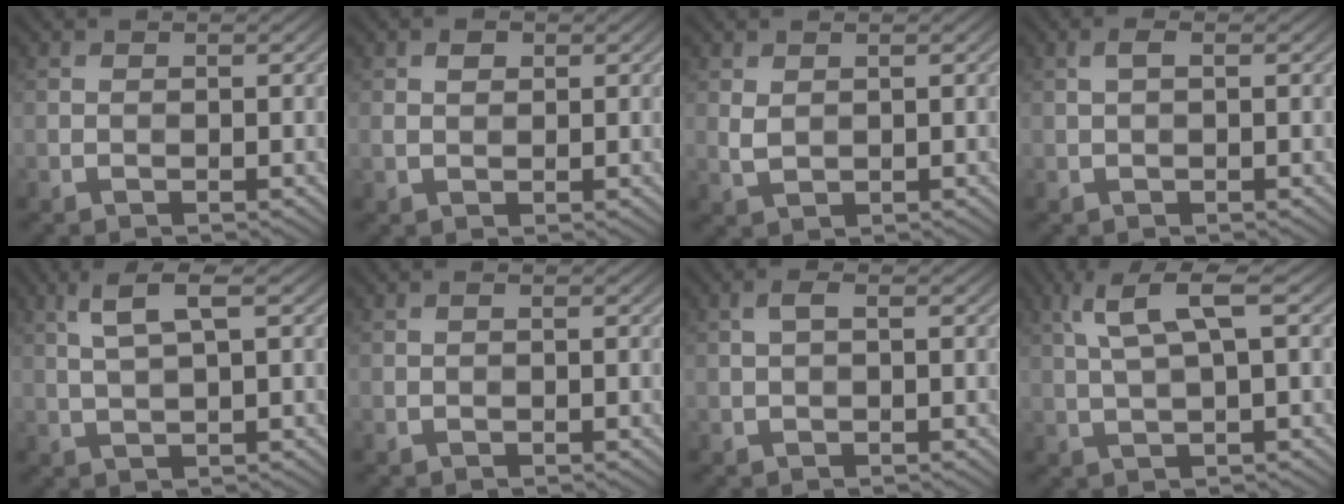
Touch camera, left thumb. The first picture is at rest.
{"total": 1.6, "force": [0.7, 1.1, 0.9], "torque": [-0.016, -0.002, 0.012]}
{"total": 1.6, "force": [0.7, 1.0, 1.0], "torque": [-0.030, -0.003, 0.019]}
{"total": 1.0, "force": [0.3, 0.3, 1.0], "torque": [-0.024, 0.006, 0.003]}
{"total": 4.1, "force": [1.9, 0.7, 3.6], "torque": [-0.085, 0.009, 0.040]}
{"total": 0.0}
{"total": 1.4, "force": [0.4, 0.5, 1.2], "torque": [-0.032, 0.008, 0.004]}
{"total": 5.7, "force": [2.2, 1.0, 5.2], "torque": [-0.118, 0.014, 0.047]}